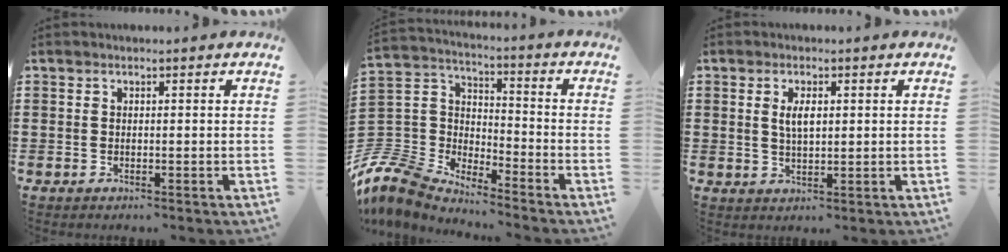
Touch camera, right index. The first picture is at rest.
{"total": 7.9, "force": [-7.3, 2.7, 1.4], "torque": [-0.089, -0.014, -0.162]}
{"total": 3.3, "force": [0.8, 1.3, 3.0], "torque": [-0.062, 0.004, 0.011]}